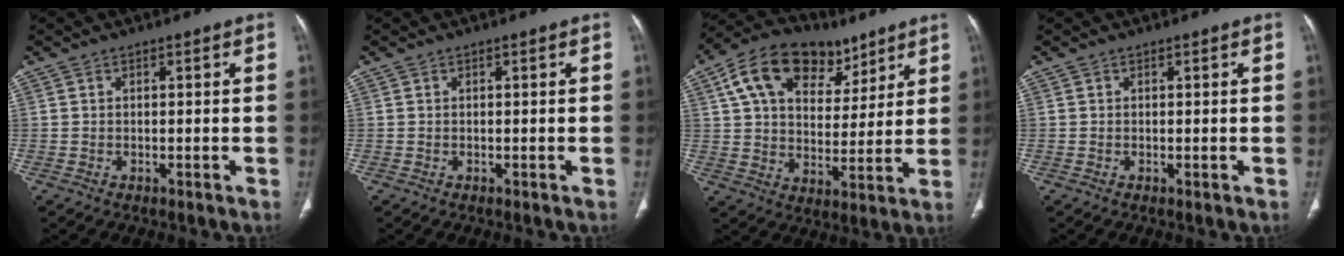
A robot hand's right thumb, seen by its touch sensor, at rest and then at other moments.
{"total": 0.0}
{"total": 19.0, "force": [9.9, 12.1, 10.8], "torque": [-0.149, -0.007, 0.164]}
{"total": 0.0}